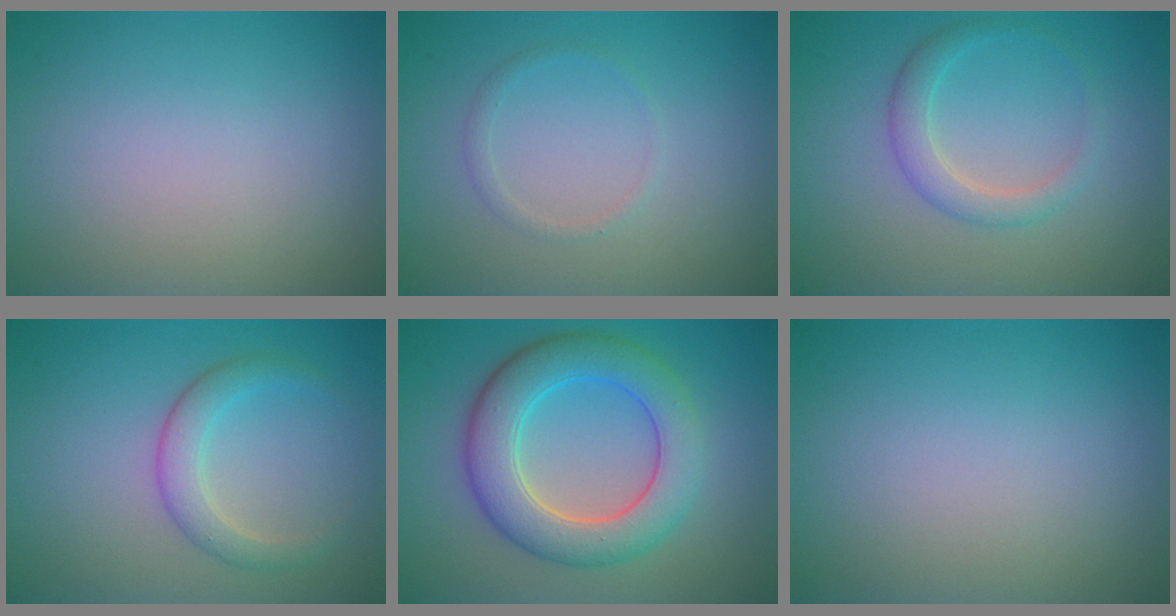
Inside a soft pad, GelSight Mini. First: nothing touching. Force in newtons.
{"total": 0.9, "press": 0.9, "slide": 0.1}
{"total": 2.4, "press": 2.4, "slide": 0.1}
{"total": 2.7, "press": 2.7, "slide": 0.2}
{"total": 7.2, "press": 7.2, "slide": 0.5}
{"total": 0.0}